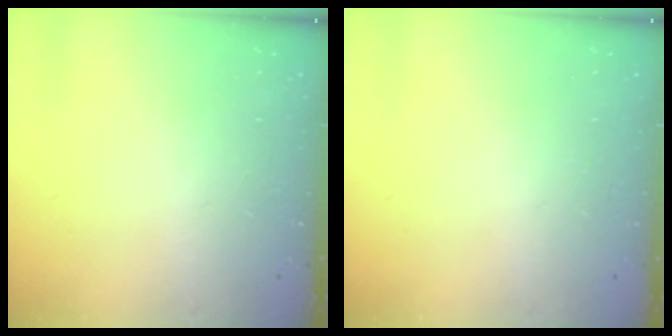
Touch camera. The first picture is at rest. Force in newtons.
{"total": 0.0}